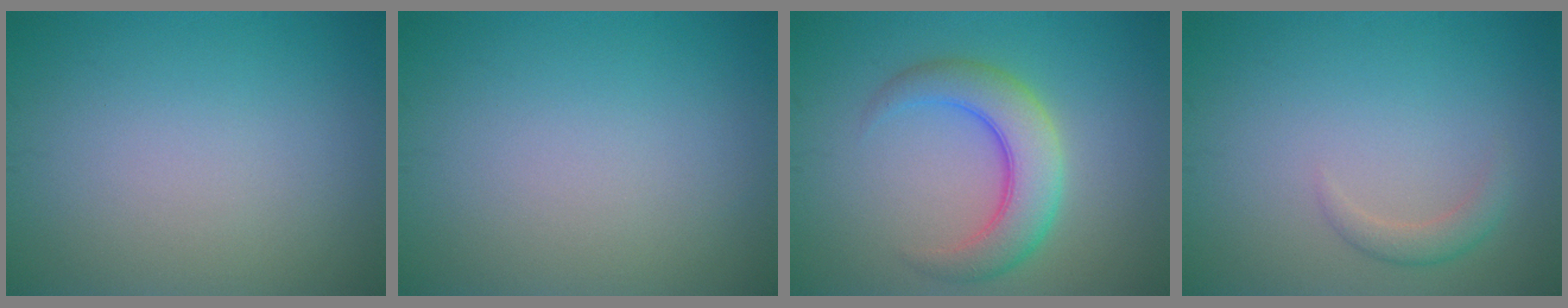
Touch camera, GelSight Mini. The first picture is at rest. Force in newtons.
{"total": 0.0}
{"total": 5.3, "press": 5.3, "slide": 0.1}
{"total": 1.5, "press": 1.5, "slide": 0.1}